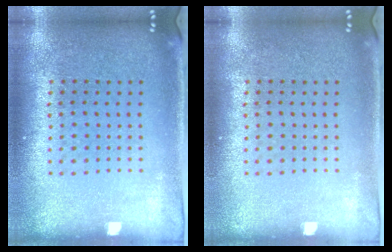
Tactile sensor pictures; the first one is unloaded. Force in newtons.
{"total": 0.0}